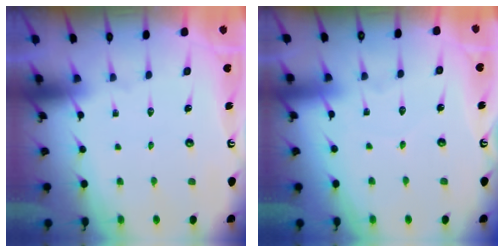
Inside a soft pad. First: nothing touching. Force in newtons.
{"total": 3.5, "press": 3.5, "slide": 0.3}